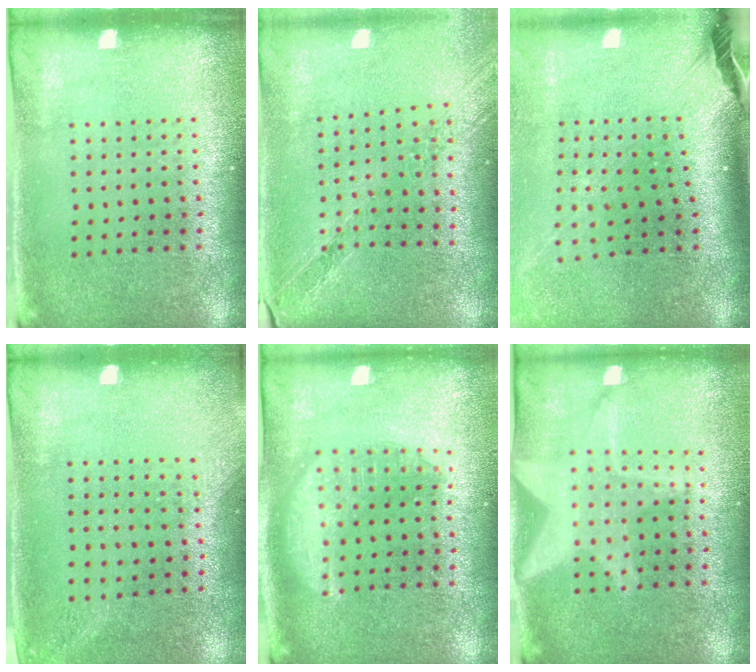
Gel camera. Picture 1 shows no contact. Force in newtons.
{"total": 1.0, "press": 1.0, "slide": 0.1}
{"total": 2.7, "press": 2.0, "slide": 1.9}
{"total": 1.4, "press": 1.0, "slide": 0.9}
{"total": 1.8, "press": 1.8, "slide": 0.2}
{"total": 3.1, "press": 3.1, "slide": 0.5}